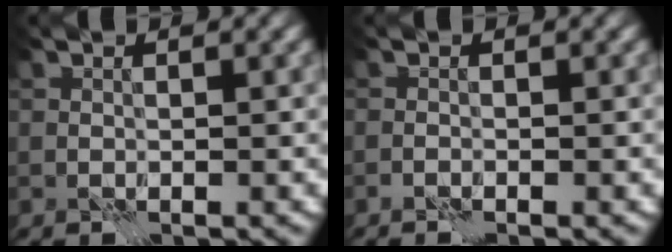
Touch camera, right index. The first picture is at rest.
{"total": 0.8, "force": [0.1, -0.7, -0.3], "torque": [0.007, 0.003, -0.001]}